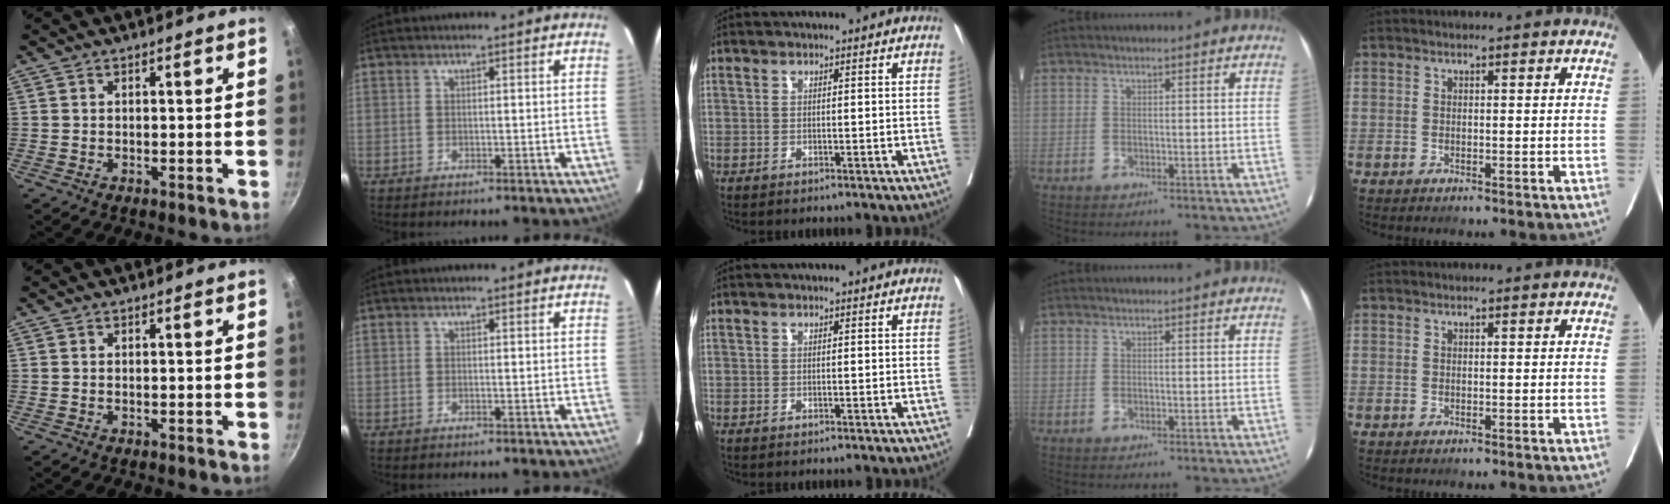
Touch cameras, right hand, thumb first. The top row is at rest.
{}